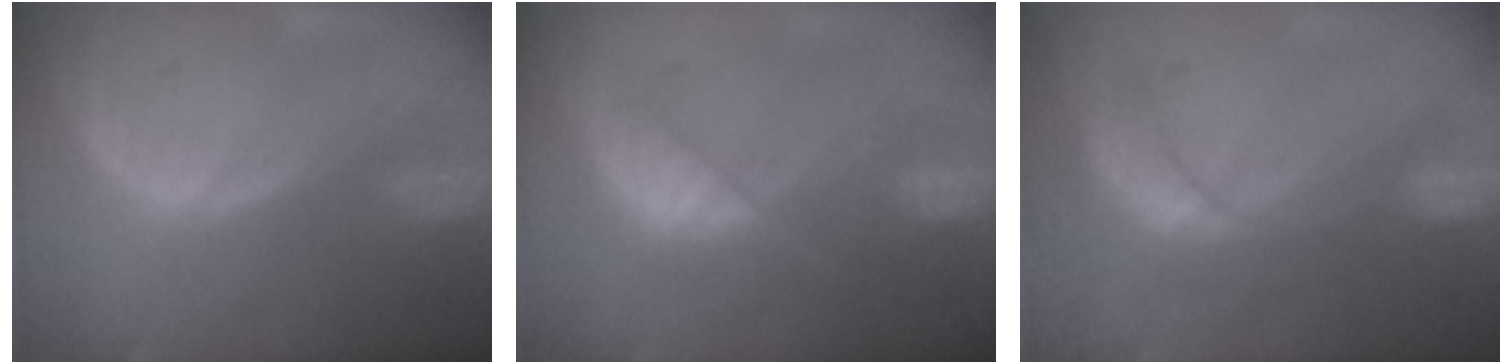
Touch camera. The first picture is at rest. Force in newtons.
{"total": 7.4, "press": 7.2, "slide": 1.9}
{"total": 9.1, "press": 7.8, "slide": 4.7}